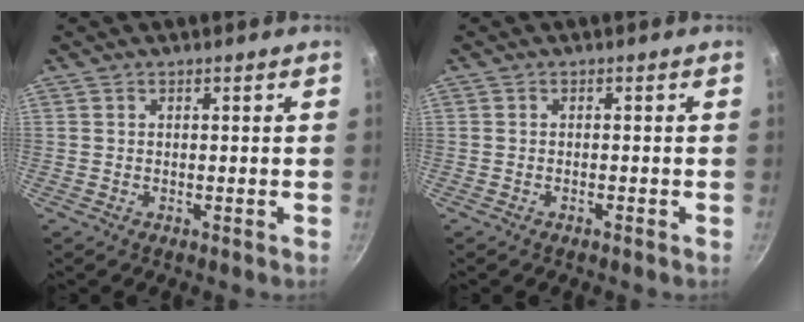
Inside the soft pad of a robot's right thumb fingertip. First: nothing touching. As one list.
[{"total": 0.7, "force": [-0.5, 0.1, 0.4], "torque": [-0.012, 0.005, -0.010]}]